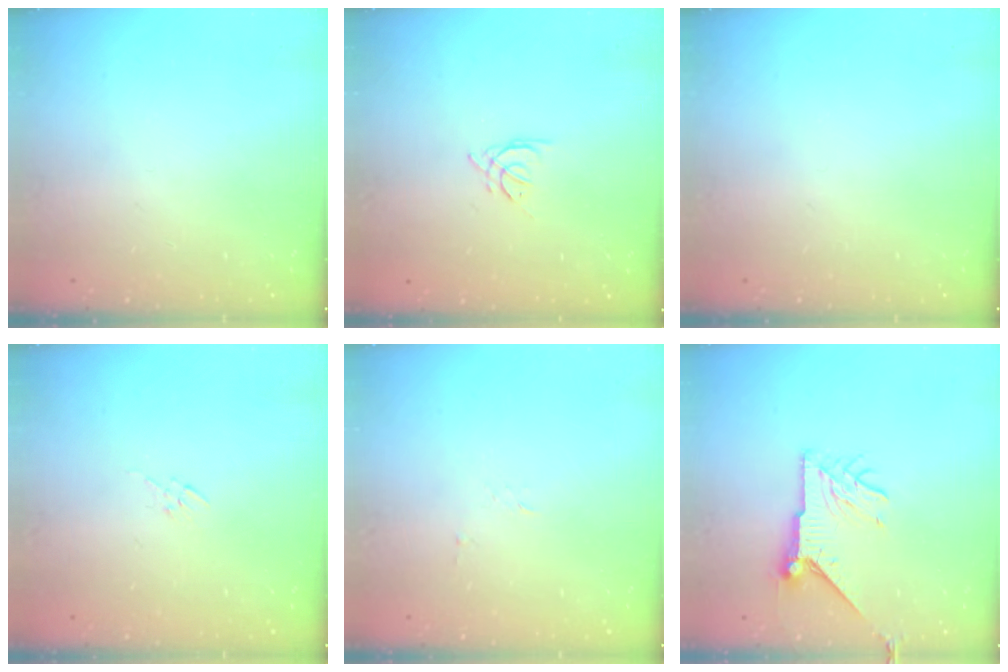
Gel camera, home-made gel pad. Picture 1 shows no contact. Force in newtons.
{"total": 2.5, "press": 2.4, "slide": 0.5}
{"total": 0.0}
{"total": 2.7, "press": 2.7, "slide": 0.5}
{"total": 2.7, "press": 2.7, "slide": 0.3}
{"total": 8.4, "press": 8.4, "slide": 0.0}